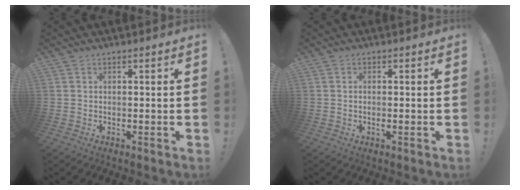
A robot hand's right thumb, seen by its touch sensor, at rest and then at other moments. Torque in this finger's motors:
{"motor_torque": [-0.16, -0.13, -0.01, -0.09, 0.01]}